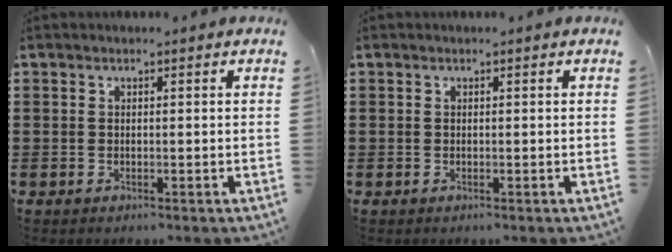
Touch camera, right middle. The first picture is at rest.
{"total": 0.0}